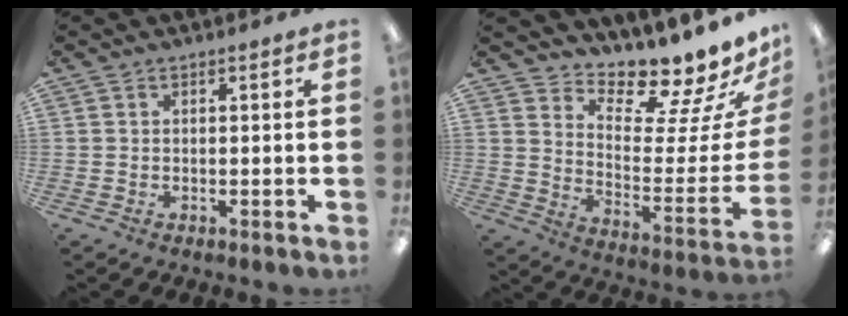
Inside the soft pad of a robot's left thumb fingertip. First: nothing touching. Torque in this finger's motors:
{"motor_torque": [2.22, 0.30, 0.83, -1.45, 0.08]}